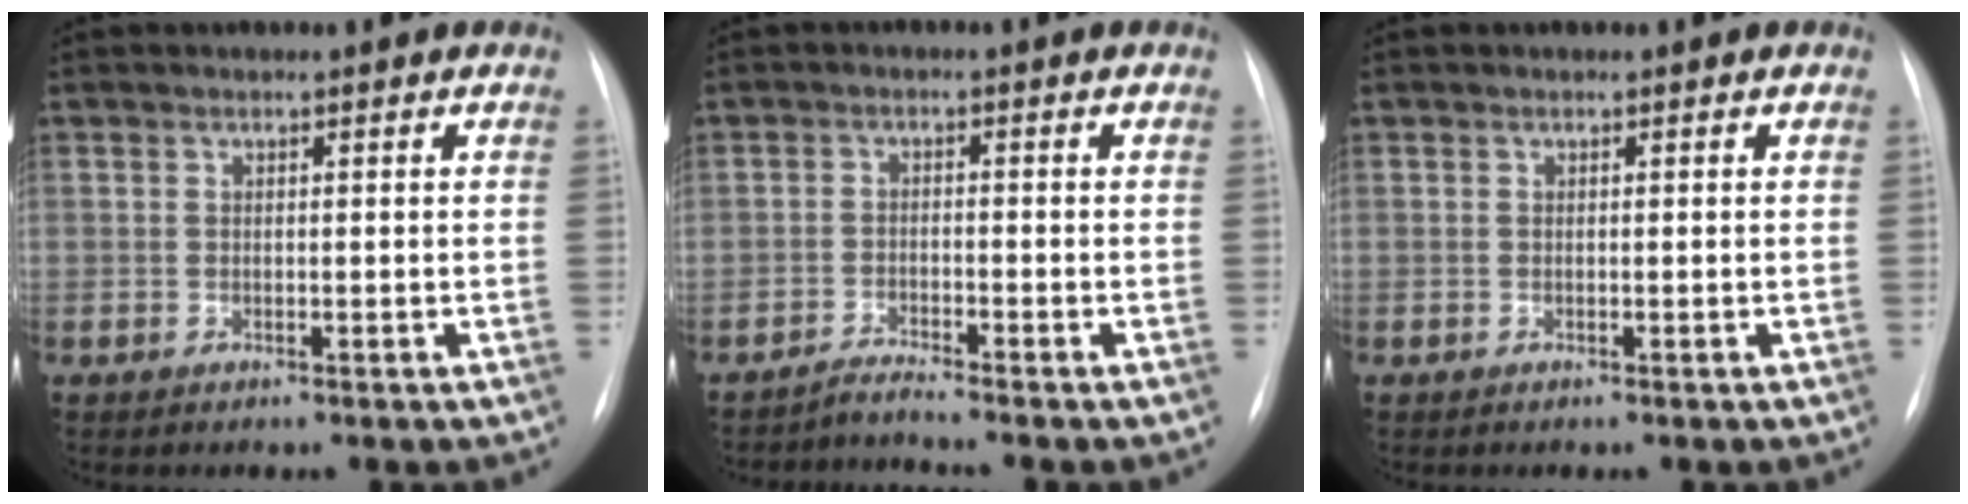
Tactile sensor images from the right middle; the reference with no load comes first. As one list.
[{"total": 2.3, "force": [-2.0, -0.9, -0.3], "torque": [0.005, -0.010, -0.039]}, {"total": 0.0}]